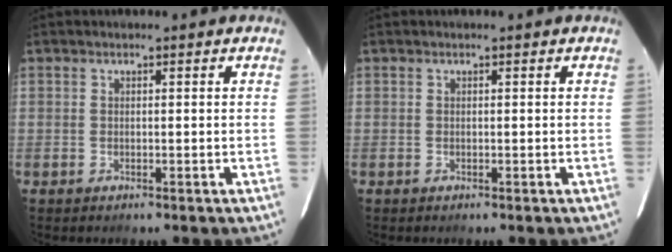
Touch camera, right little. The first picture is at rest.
{"total": 0.0}